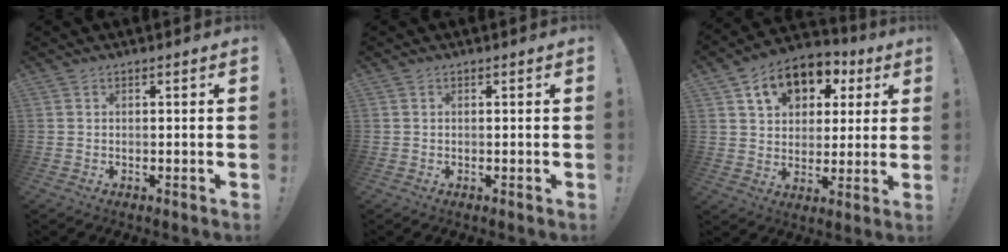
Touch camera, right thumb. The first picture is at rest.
{"total": 0.0}
{"total": 13.9, "force": [6.4, 10.1, 7.0], "torque": [-0.106, -0.023, 0.120]}